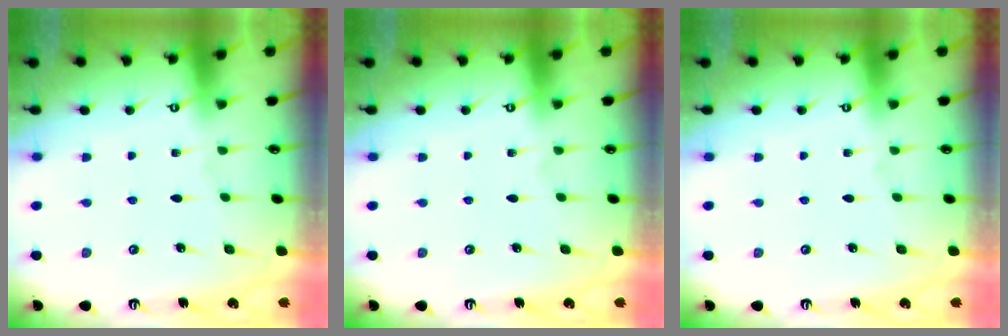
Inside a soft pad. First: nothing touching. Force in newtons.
{"total": 0.0}
{"total": 0.0}